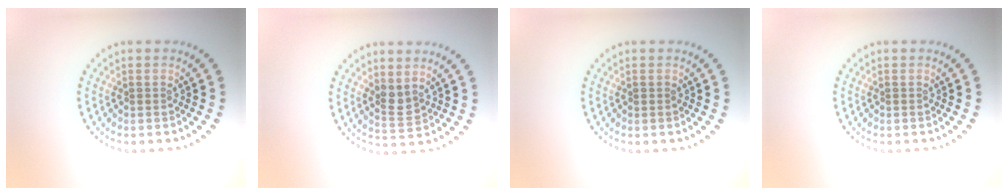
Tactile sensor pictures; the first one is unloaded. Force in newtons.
{"total": 1.8, "press": 1.5, "slide": 1.0}
{"total": 0.6, "press": 0.6, "slide": 0.1}
{"total": 0.0}